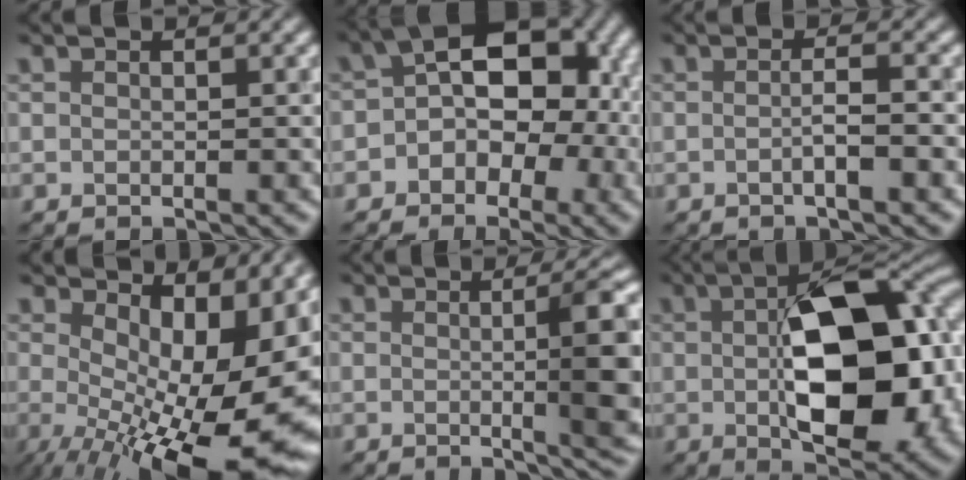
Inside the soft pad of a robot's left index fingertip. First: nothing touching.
{"total": 7.1, "force": [-0.9, 5.0, 4.9], "torque": [-0.028, 0.018, -0.029]}
{"total": 1.9, "force": [-0.6, 0.3, 1.8], "torque": [-0.029, 0.000, -0.010]}
{"total": 17.1, "force": [-0.9, 8.1, 15.0], "torque": [-0.162, -0.027, 0.024]}
{"total": 7.8, "force": [-0.2, 1.8, 7.6], "torque": [-0.087, -0.006, 0.005]}
{"total": 14.1, "force": [-0.3, 7.3, 12.0], "torque": [-0.167, -0.006, 0.003]}